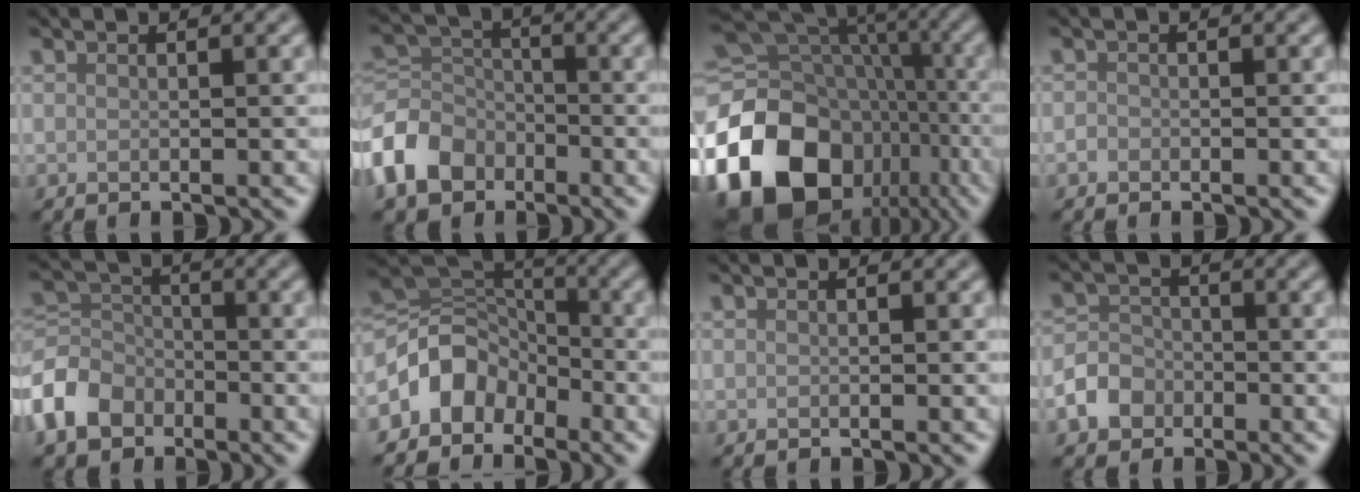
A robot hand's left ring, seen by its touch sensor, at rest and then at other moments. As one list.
[{"total": 6.6, "force": [-3.5, 4.8, 2.8], "torque": [-0.062, 0.006, -0.089]}, {"total": 20.2, "force": [-7.7, 15.0, 11.1], "torque": [-0.235, -0.008, -0.109]}, {"total": 0.7, "force": [-0.4, 0.6, 0.1], "torque": [0.001, -0.003, -0.009]}, {"total": 5.7, "force": [-3.1, 4.2, 2.3], "torque": [-0.051, 0.007, -0.080]}, {"total": 5.3, "force": [-3.0, 3.9, 2.0], "torque": [-0.026, 0.006, -0.065]}, {"total": 0.0}, {"total": 3.6, "force": [-2.0, 2.8, 1.1], "torque": [-0.013, -0.002, -0.040]}]